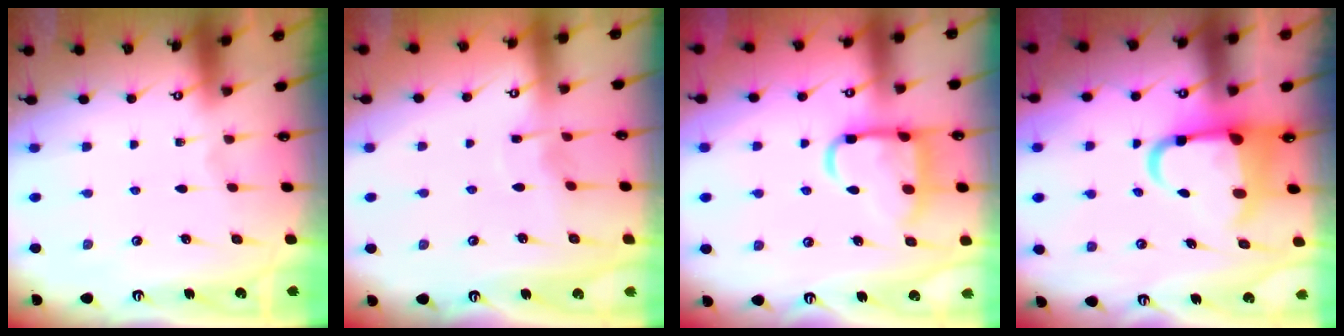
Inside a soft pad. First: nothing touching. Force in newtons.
{"total": 2.9, "press": 2.9, "slide": 0.4}
{"total": 13.8, "press": 13.7, "slide": 1.5}
{"total": 8.4, "press": 8.2, "slide": 1.6}